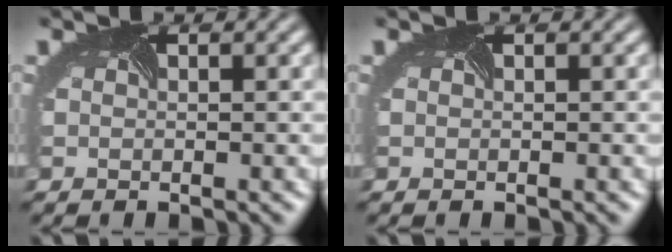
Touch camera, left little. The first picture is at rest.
{"total": 0.0}